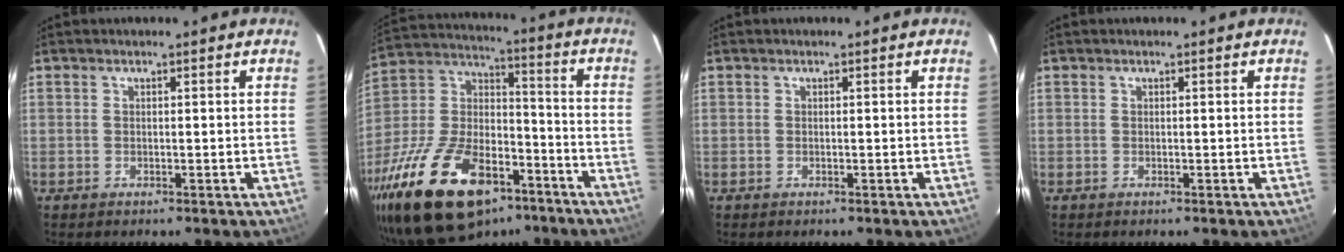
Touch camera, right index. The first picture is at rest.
{"total": 29.8, "force": [-18.0, 15.1, 18.4], "torque": [-0.376, -0.004, -0.290]}
{"total": 0.0}
{"total": 0.0}